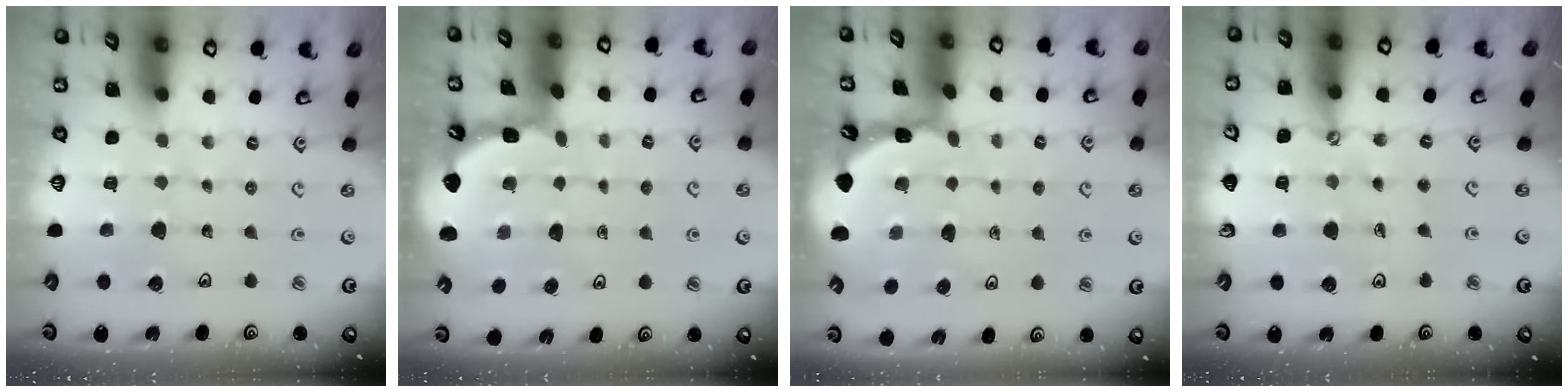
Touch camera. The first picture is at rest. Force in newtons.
{"total": 1.4, "press": 1.4, "slide": 0.1}
{"total": 1.8, "press": 1.8, "slide": 0.1}
{"total": 2.8, "press": 2.5, "slide": 1.3}